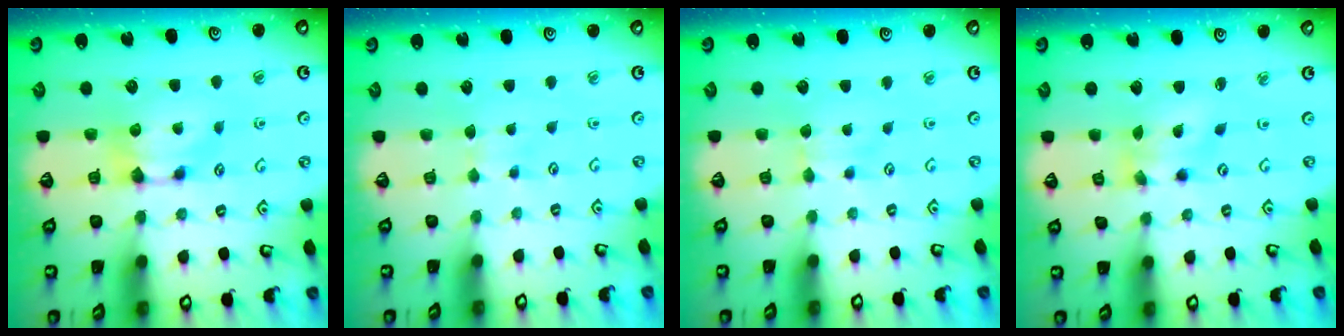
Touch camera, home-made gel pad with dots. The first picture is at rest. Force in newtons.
{"total": 3.3, "press": 3.3, "slide": 0.3}
{"total": 1.5, "press": 1.5, "slide": 0.3}
{"total": 1.4, "press": 0.4, "slide": 1.4}